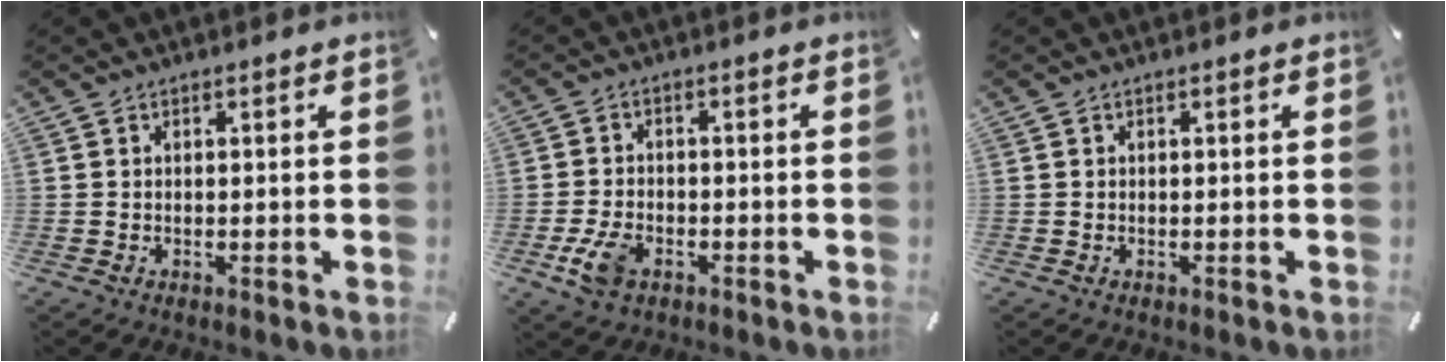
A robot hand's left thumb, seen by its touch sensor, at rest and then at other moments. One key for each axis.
{"total": 6.0, "fx": -2.7, "fy": 3.7, "fz": 3.9, "tx": -0.102, "ty": 0.003, "tz": -0.054}
{"total": 0.0}